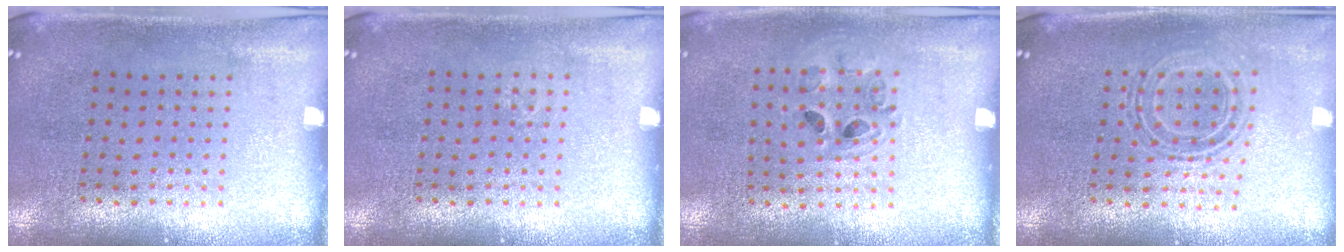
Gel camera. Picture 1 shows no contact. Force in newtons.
{"total": 0.5, "press": 0.5, "slide": 0.2}
{"total": 0.9, "press": 0.9, "slide": 0.2}
{"total": 0.7, "press": 0.6, "slide": 0.3}